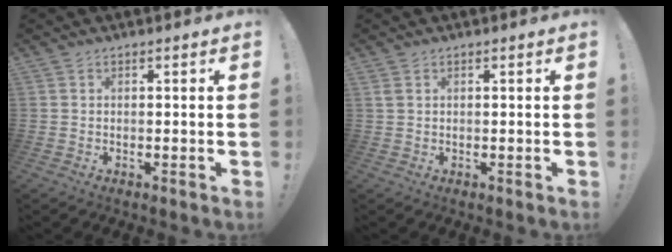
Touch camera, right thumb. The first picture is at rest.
{"total": 1.1, "force": [0.6, 0.5, 0.8], "torque": [-0.023, 0.005, 0.012]}